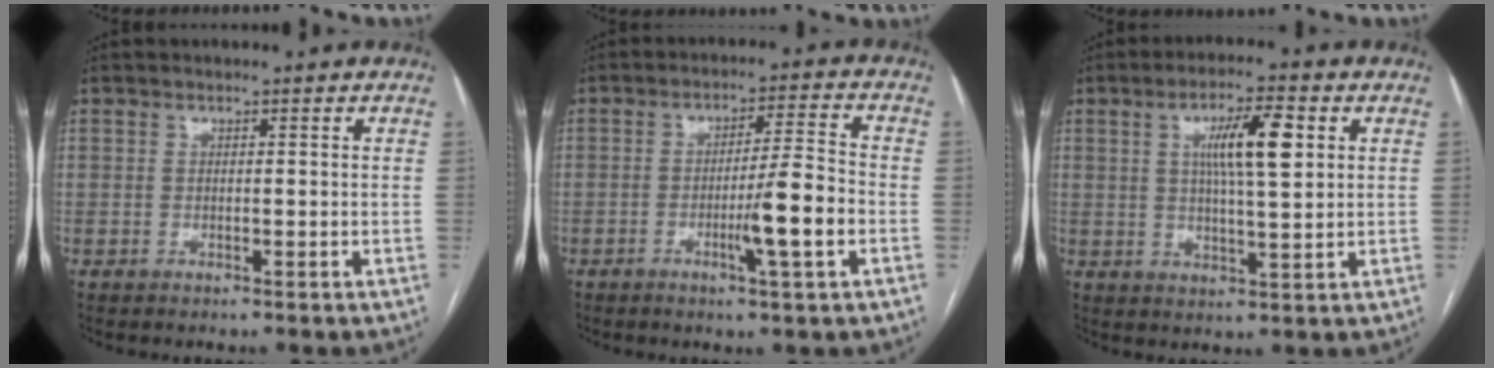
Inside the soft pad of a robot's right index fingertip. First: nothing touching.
{"total": 8.3, "force": [-2.6, -0.2, 7.9], "torque": [-0.125, -0.003, -0.043]}
{"total": 8.6, "force": [2.4, 1.3, 8.1], "torque": [-0.142, 0.009, 0.042]}